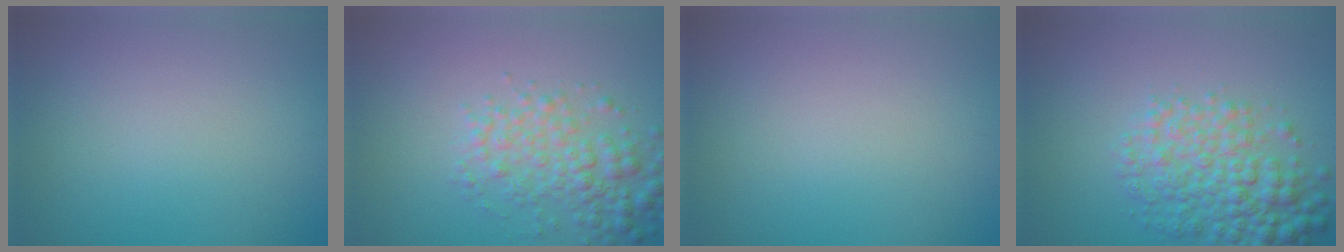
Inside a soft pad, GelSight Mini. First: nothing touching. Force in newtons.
{"total": 4.1, "press": 4.1, "slide": 0.1}
{"total": 0.0}
{"total": 5.5, "press": 5.5, "slide": 0.1}